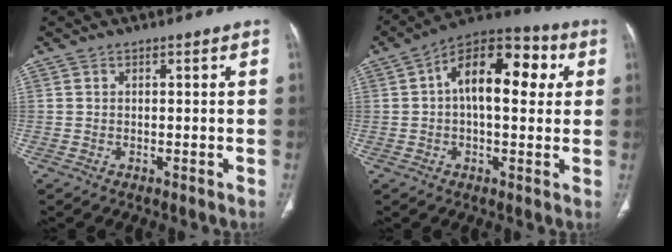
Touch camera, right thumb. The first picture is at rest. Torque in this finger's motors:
{"motor_torque": [-0.58, 1.02, 0.68, 0.40, 0.23]}